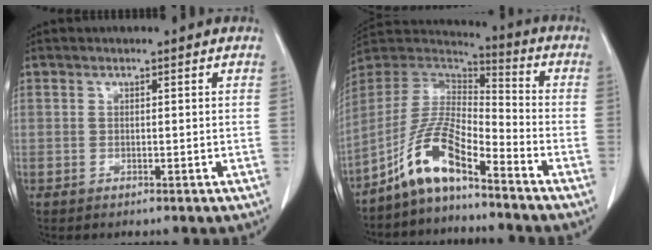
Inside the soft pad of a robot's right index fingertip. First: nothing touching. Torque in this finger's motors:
{"motor_torque": [1.11, -1.02, 0.36, 0.21]}